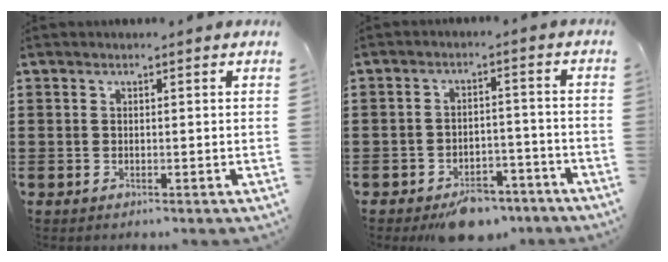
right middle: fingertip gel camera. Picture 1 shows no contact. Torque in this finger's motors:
{"motor_torque": [0.94, -0.85, 0.32, 0.07]}